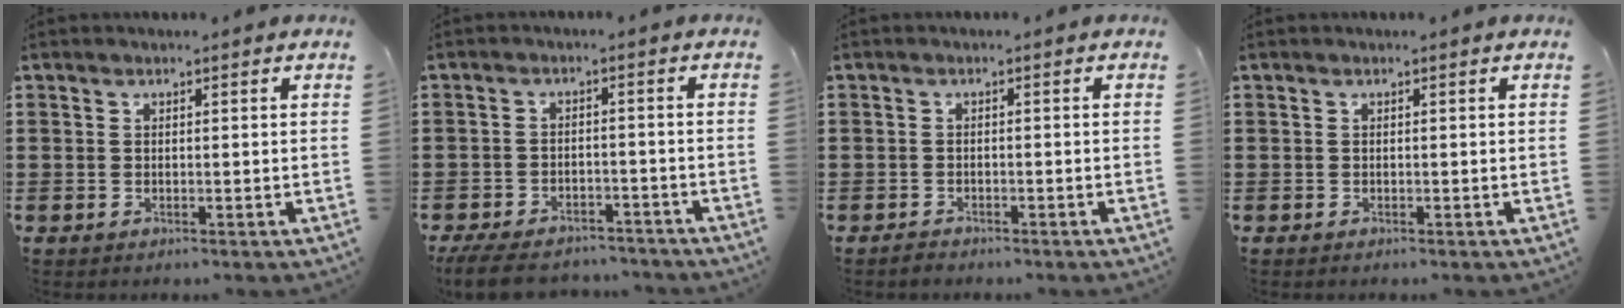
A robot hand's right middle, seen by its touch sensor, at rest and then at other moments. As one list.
[{"total": 5.0, "force": [-4.7, 1.0, 1.3], "torque": [-0.031, 0.004, -0.096]}, {"total": 1.0, "force": [-1.0, 0.3, 0.0], "torque": [-0.002, 0.003, -0.022]}, {"total": 0.0}]